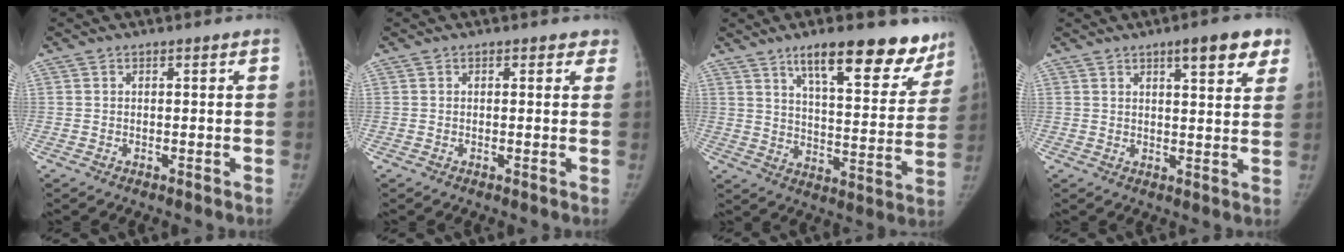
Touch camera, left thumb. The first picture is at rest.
{"total": 2.1, "force": [1.5, 1.2, 0.8], "torque": [0.021, 0.000, 0.007]}
{"total": 19.2, "force": [13.4, 6.2, 12.3], "torque": [-0.110, -0.066, 0.195]}
{"total": 8.5, "force": [5.1, 2.3, 6.4], "torque": [-0.062, -0.019, 0.064]}